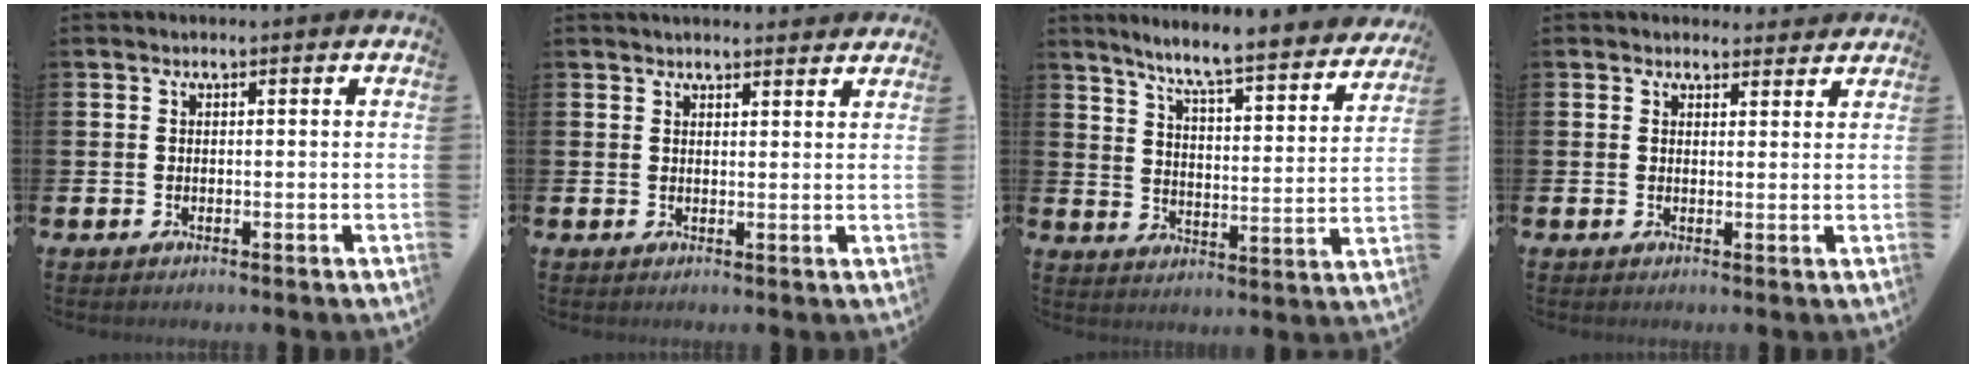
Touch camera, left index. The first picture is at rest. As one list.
[{"total": 2.3, "force": [2.3, 0.2, 0.1], "torque": [0.006, -0.014, 0.040]}, {"total": 7.1, "force": [6.4, 0.0, 3.0], "torque": [-0.077, -0.054, 0.102]}, {"total": 2.1, "force": [2.0, 0.7, -0.1], "torque": [0.016, -0.010, 0.032]}]